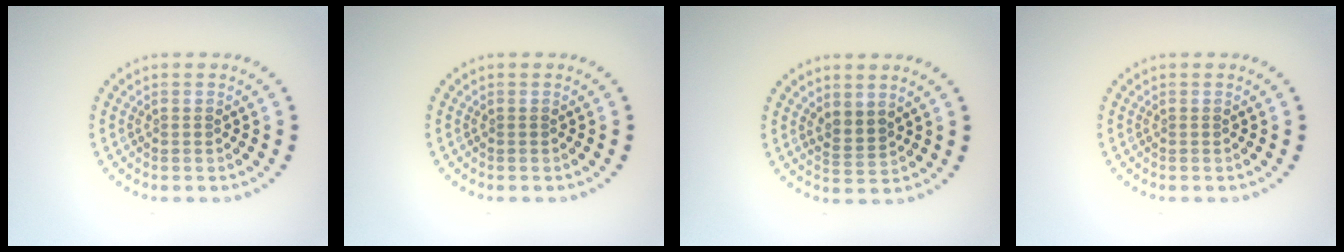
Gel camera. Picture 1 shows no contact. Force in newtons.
{"total": 0.0}
{"total": 2.0, "press": 1.5, "slide": 1.3}
{"total": 0.0}